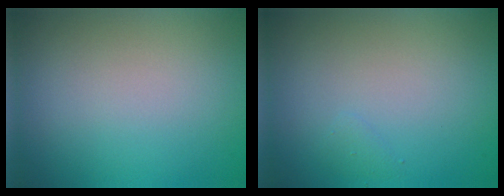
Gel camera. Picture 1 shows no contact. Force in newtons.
{"total": 0.5, "press": 0.5, "slide": 0.0}